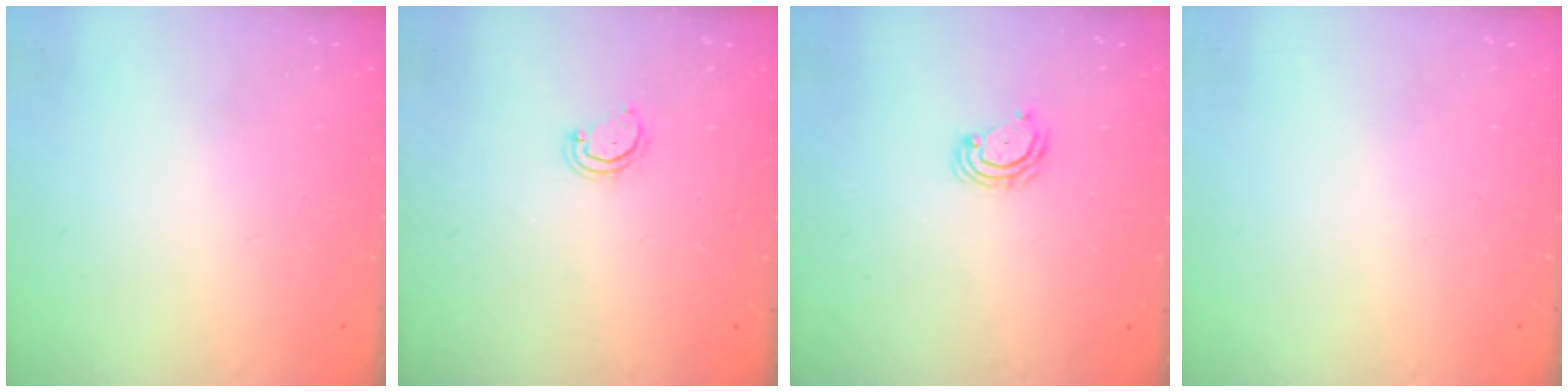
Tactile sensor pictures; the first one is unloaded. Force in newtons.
{"total": 3.1, "press": 3.1, "slide": 0.2}
{"total": 4.1, "press": 4.1, "slide": 0.4}
{"total": 0.0}